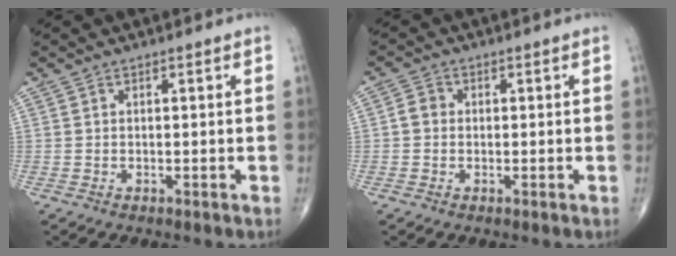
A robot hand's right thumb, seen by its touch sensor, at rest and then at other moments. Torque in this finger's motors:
{"motor_torque": [-0.18, 0.16, -0.02, -0.14, 0.04]}